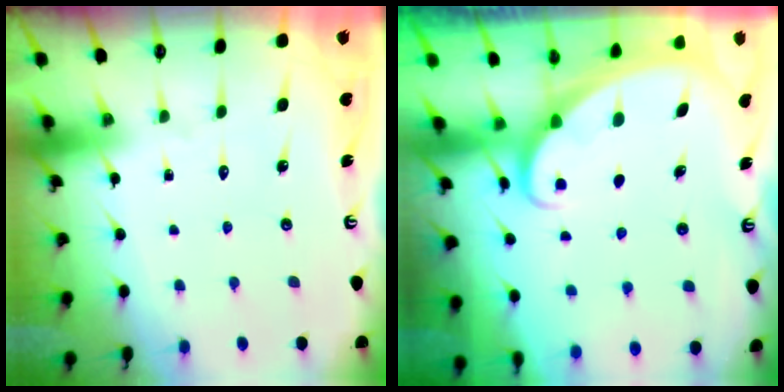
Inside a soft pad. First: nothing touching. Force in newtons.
{"total": 2.4, "press": 2.4, "slide": 0.2}